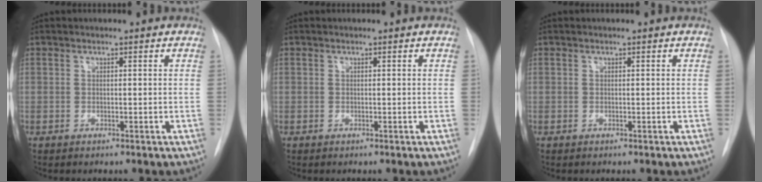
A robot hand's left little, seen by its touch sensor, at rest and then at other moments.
{"total": 0.0}
{"total": 0.0}